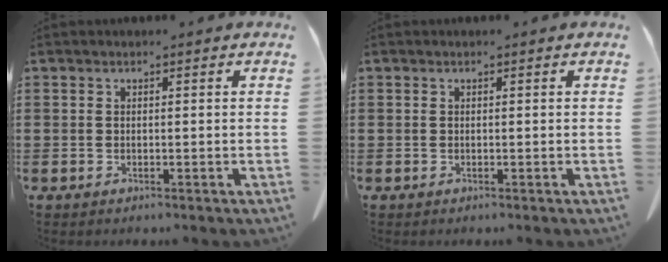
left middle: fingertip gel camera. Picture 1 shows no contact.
{"total": 0.0}